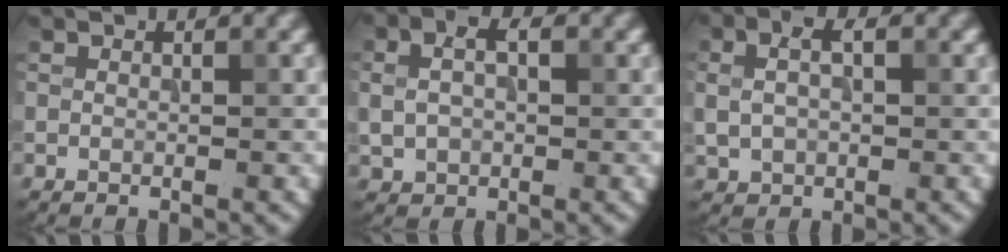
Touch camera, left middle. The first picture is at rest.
{"total": 4.2, "force": [0.7, 2.9, 2.9], "torque": [-0.060, 0.011, 0.012]}
{"total": 3.6, "force": [0.7, 2.3, 2.6], "torque": [-0.055, 0.008, 0.014]}